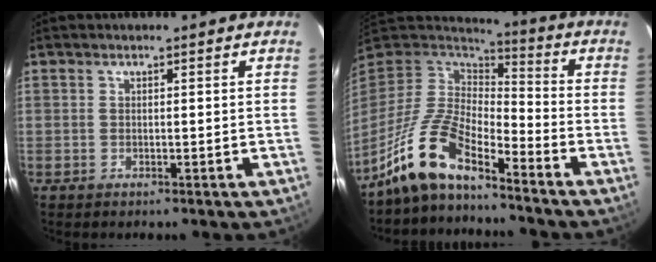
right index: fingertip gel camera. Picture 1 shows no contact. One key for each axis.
{"total": 11.8, "fx": -9.0, "fy": 3.2, "fz": 7.0, "tx": -0.153, "ty": 0.017, "tz": -0.176}